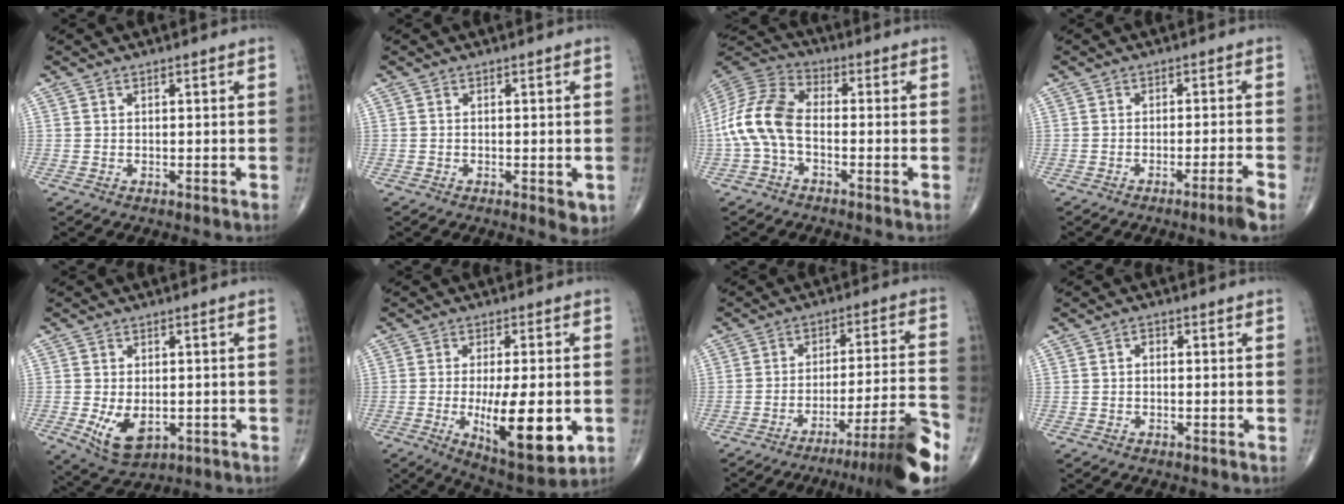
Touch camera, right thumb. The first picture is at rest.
{"total": 3.0, "force": [-0.7, 1.2, 2.6], "torque": [-0.026, -0.008, -0.009]}
{"total": 12.1, "force": [-2.1, 6.8, 9.7], "torque": [-0.208, 0.034, -0.051]}
{"total": 3.5, "force": [-2.4, -0.7, 2.4], "torque": [-0.047, 0.008, -0.043]}
{"total": 7.5, "force": [-1.6, 4.5, 5.8], "torque": [-0.094, -0.009, -0.014]}
{"total": 15.8, "force": [-3.3, 5.3, 14.5], "torque": [-0.216, -0.020, -0.039]}
{"total": 16.8, "force": [-11.3, 1.2, 12.4], "torque": [-0.142, 0.071, -0.167]}
{"total": 1.3, "force": [0.1, 0.9, 0.9], "torque": [-0.011, 0.006, -0.002]}